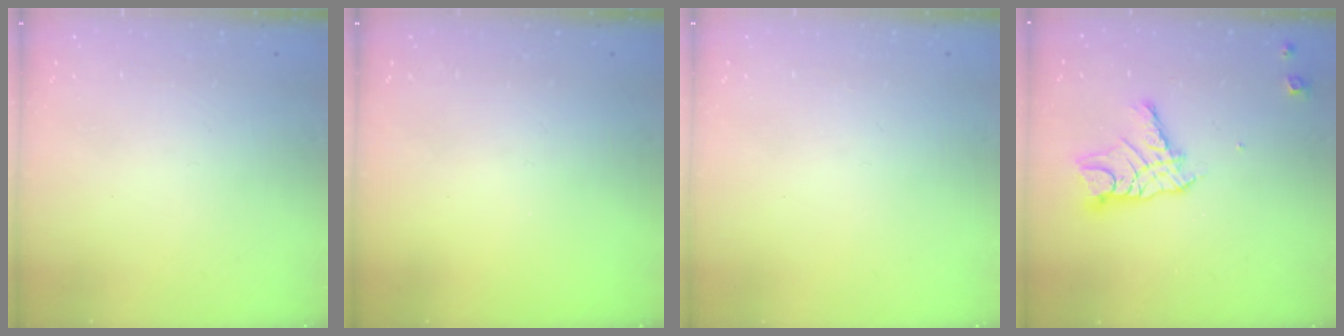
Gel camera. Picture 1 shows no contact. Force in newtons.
{"total": 0.0}
{"total": 0.0}
{"total": 11.6, "press": 11.5, "slide": 0.9}